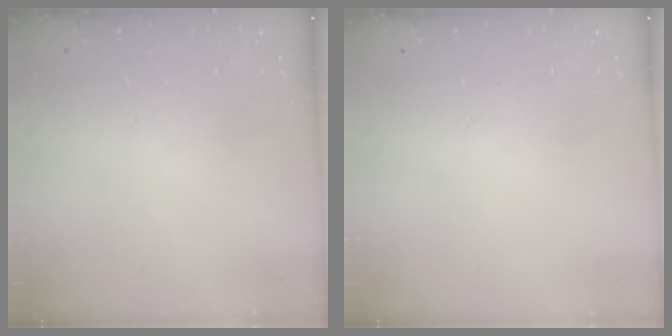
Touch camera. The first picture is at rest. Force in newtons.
{"total": 0.0}